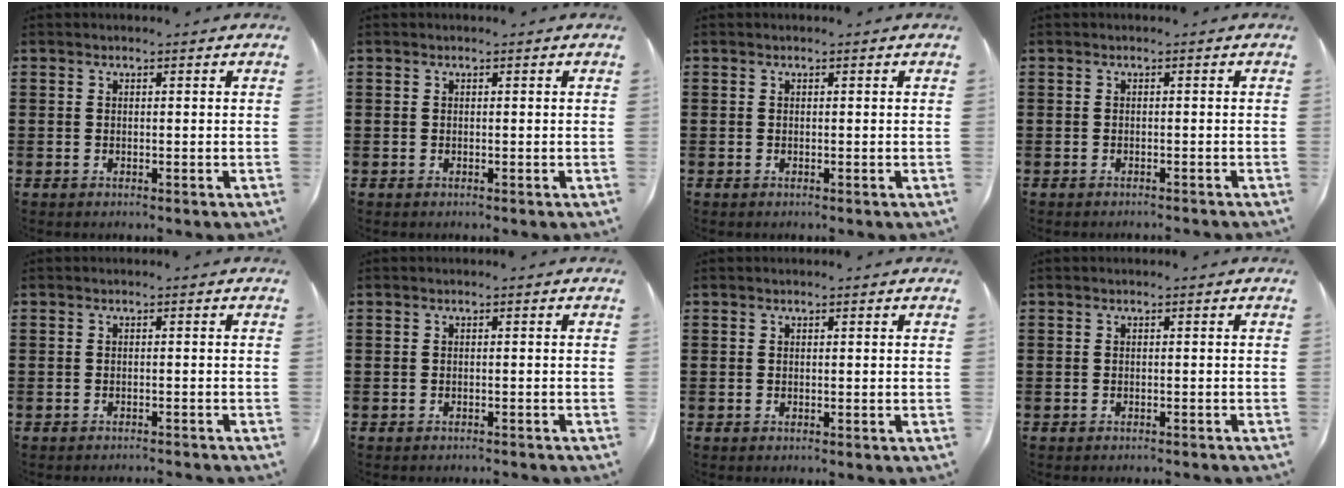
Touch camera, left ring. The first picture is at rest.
{"total": 0.0}
{"total": 0.0}
{"total": 0.6, "force": [-0.6, -0.1, 0.2], "torque": [-0.005, -0.002, -0.012]}
{"total": 1.0, "force": [-1.0, -0.1, 0.2], "torque": [-0.004, 0.001, -0.019]}
{"total": 0.7, "force": [-0.7, 0.0, 0.1], "torque": [-0.005, -0.002, -0.013]}
{"total": 0.0}
{"total": 0.7, "force": [-0.6, -0.1, 0.2], "torque": [-0.005, -0.002, -0.012]}